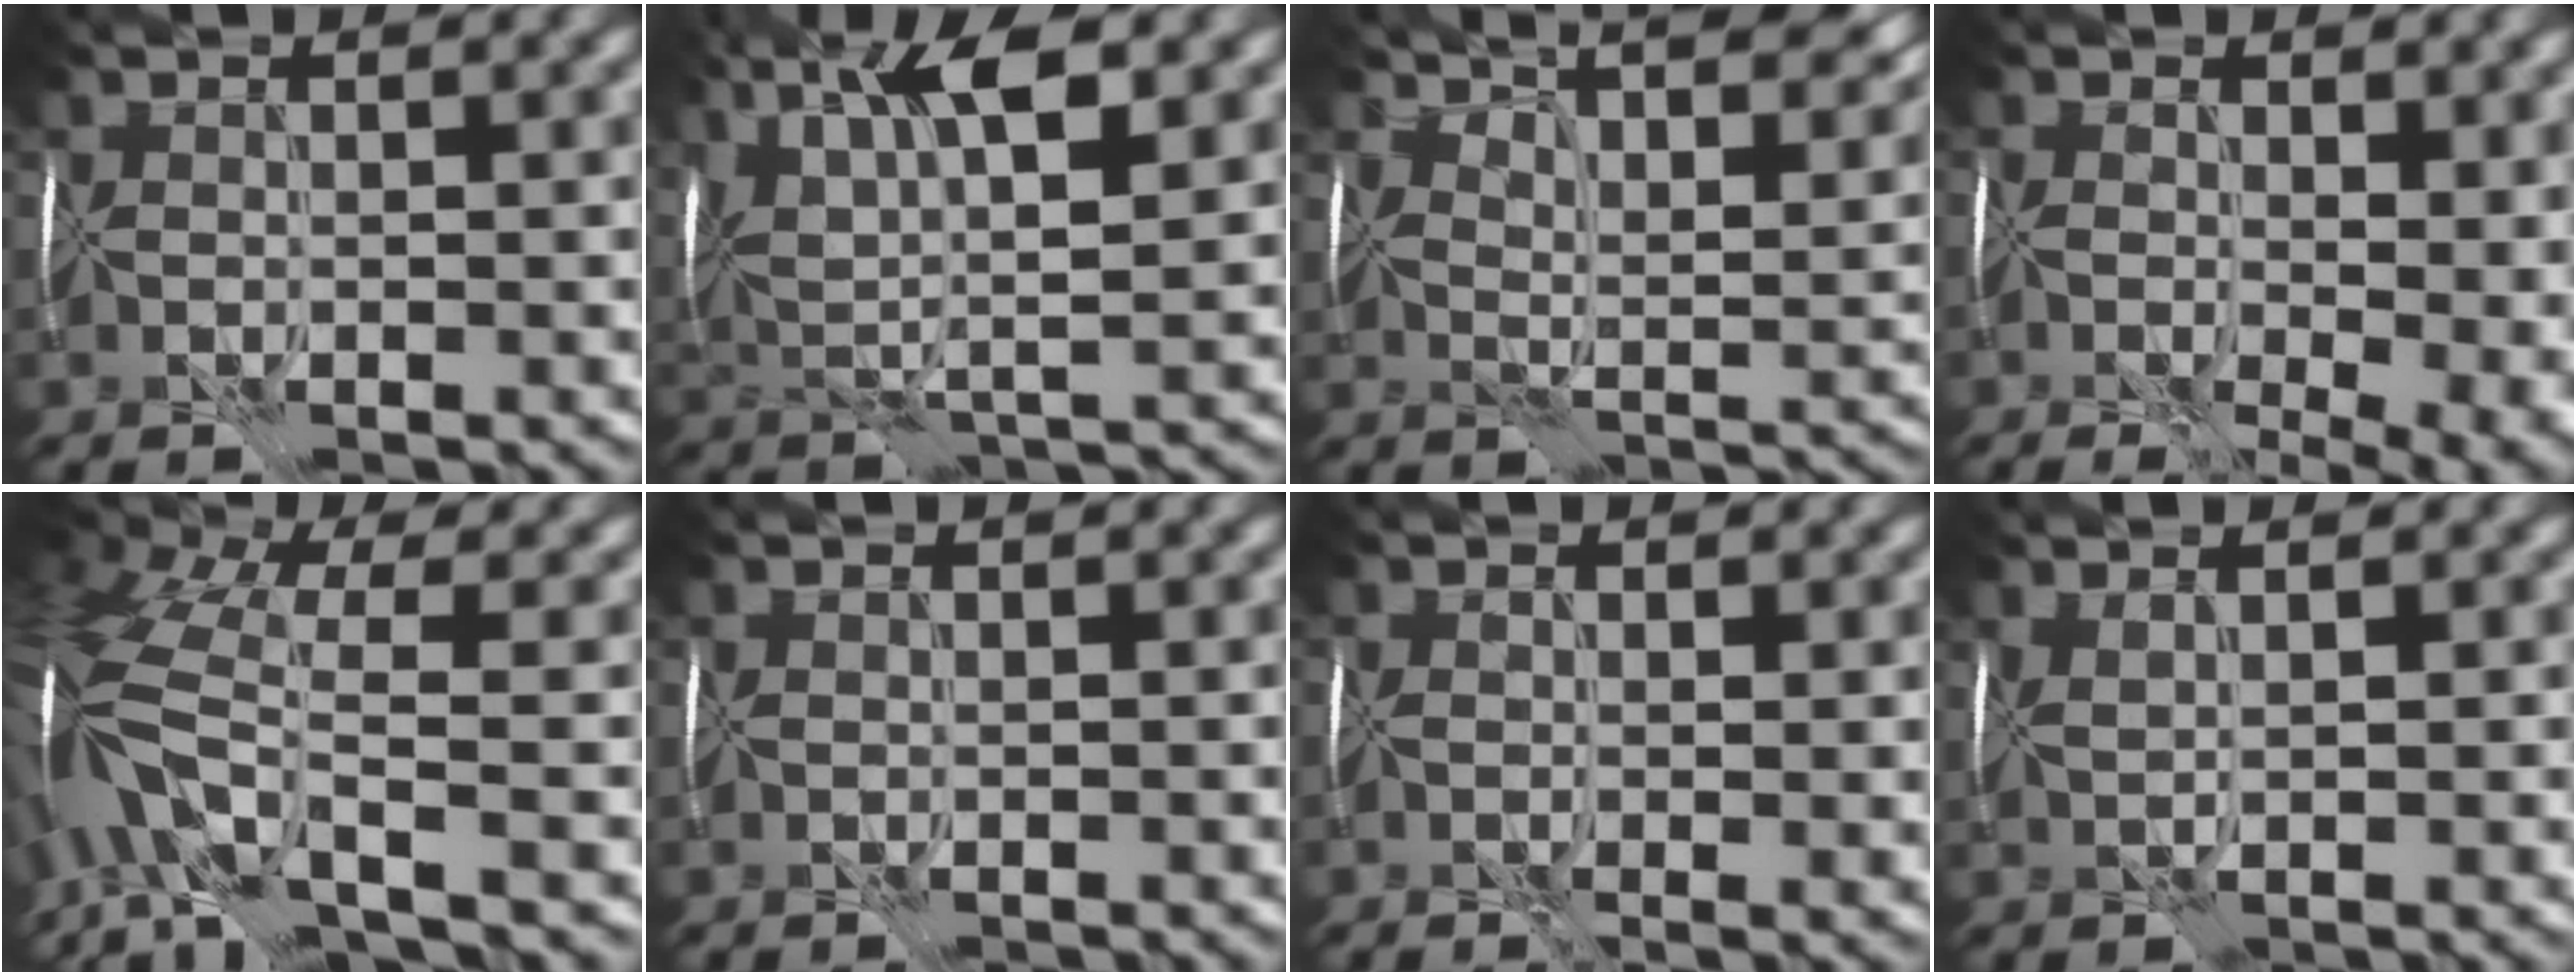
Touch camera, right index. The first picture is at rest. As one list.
[{"total": 9.6, "force": [4.6, 3.2, 7.7], "torque": [-0.155, 0.020, 0.083]}, {"total": 9.6, "force": [8.0, 2.7, 4.7], "torque": [-0.071, 0.011, 0.106]}, {"total": 11.8, "force": [-2.4, 6.4, 9.6], "torque": [-0.109, 0.000, 0.004]}, {"total": 9.8, "force": [-3.3, 4.2, 8.3], "torque": [-0.187, 0.005, -0.064]}, {"total": 0.0}, {"total": 2.0, "force": [0.3, 0.8, 1.8], "torque": [-0.028, -0.005, 0.011]}, {"total": 2.7, "force": [1.8, 1.0, 1.7], "torque": [-0.012, 0.018, 0.011]}]